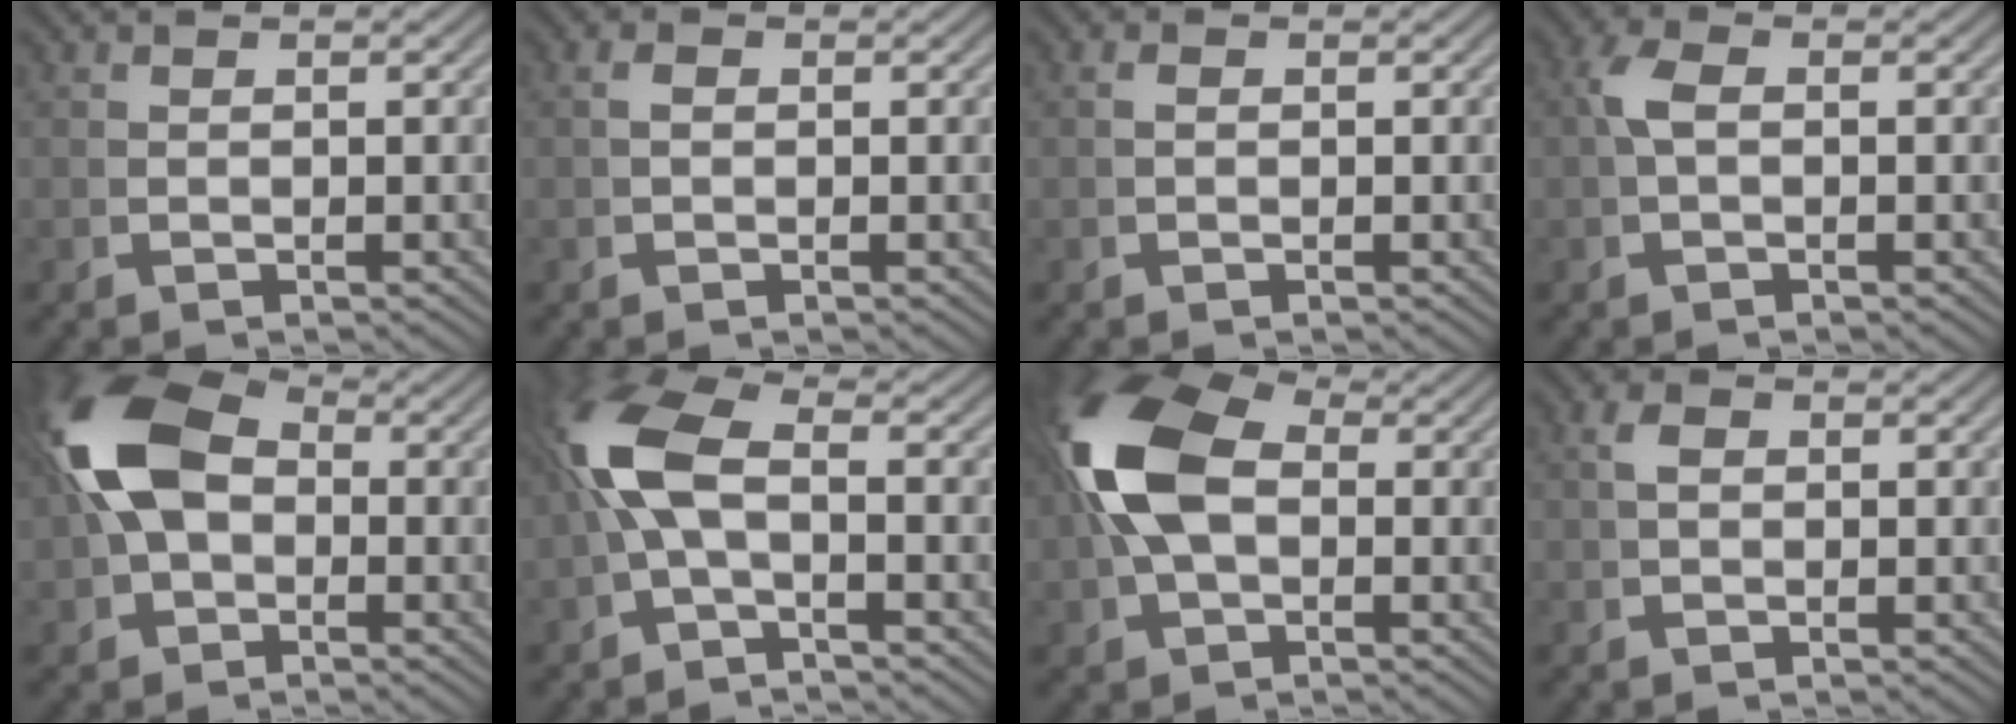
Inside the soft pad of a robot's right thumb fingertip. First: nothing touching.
{"total": 0.6, "force": [0.1, 0.4, 0.4], "torque": [-0.007, -0.003, 0.002]}
{"total": 0.0}
{"total": 1.4, "force": [0.2, 0.5, 1.3], "torque": [-0.036, 0.001, 0.007]}
{"total": 8.3, "force": [0.8, 5.8, 5.8], "torque": [-0.136, -0.001, 0.020]}
{"total": 5.4, "force": [-0.2, 2.8, 4.7], "torque": [-0.107, 0.000, 0.000]}
{"total": 9.1, "force": [1.3, 5.9, 6.8], "torque": [-0.154, 0.009, 0.025]}
{"total": 1.0, "force": [0.4, 0.7, 0.7], "torque": [-0.016, -0.003, 0.009]}